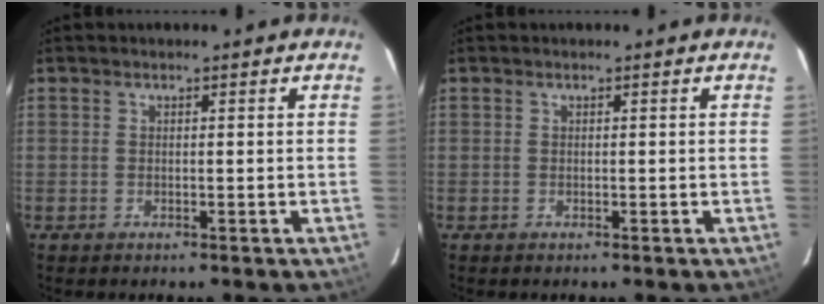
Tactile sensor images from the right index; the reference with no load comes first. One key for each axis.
{"total": 0.0}